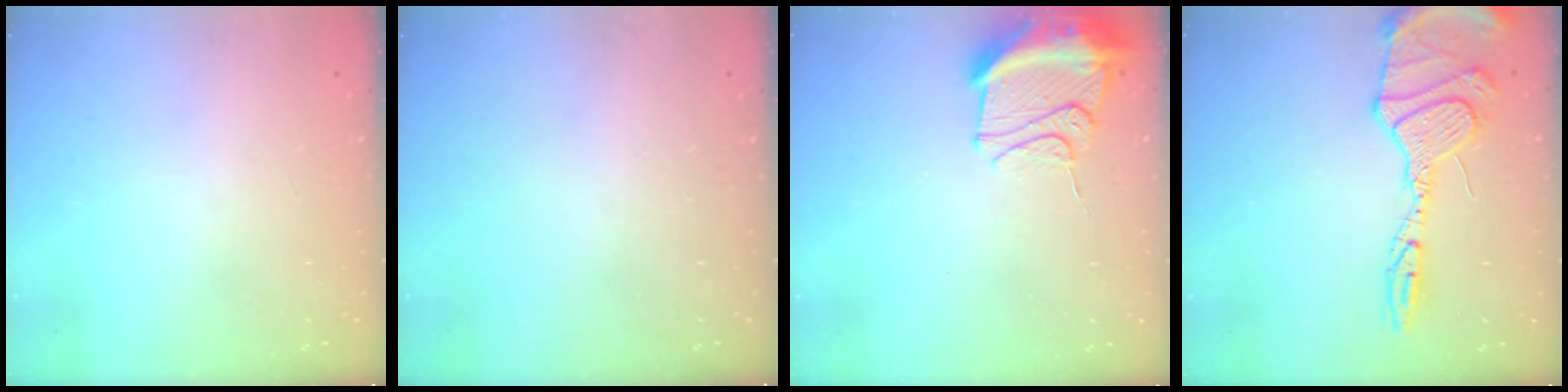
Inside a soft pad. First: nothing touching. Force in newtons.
{"total": 0.0}
{"total": 12.3, "press": 11.9, "slide": 2.9}
{"total": 17.2, "press": 17.2, "slide": 1.7}